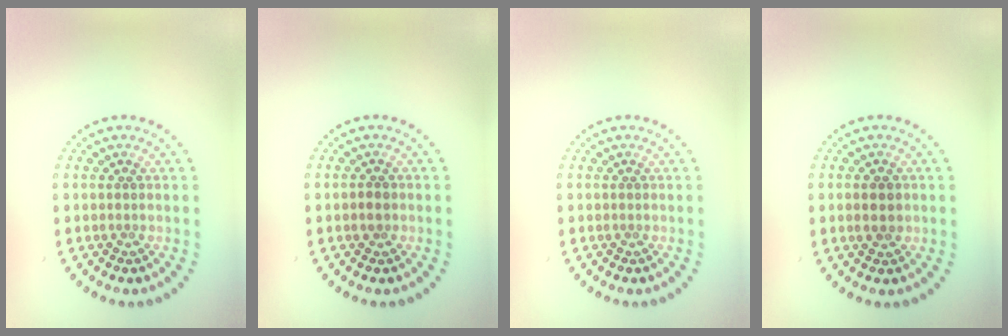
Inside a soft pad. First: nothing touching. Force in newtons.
{"total": 1.1, "press": 1.1, "slide": 0.3}
{"total": 0.0}
{"total": 1.8, "press": 1.8, "slide": 0.1}